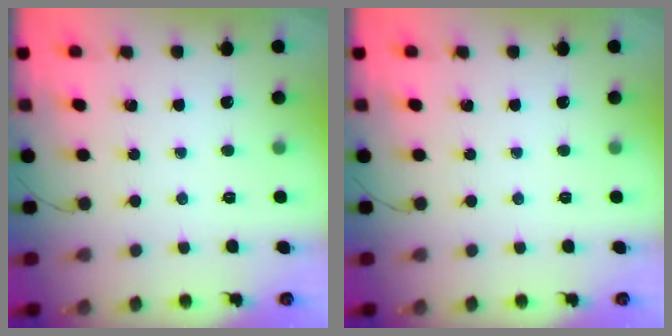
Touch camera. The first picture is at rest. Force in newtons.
{"total": 0.0}